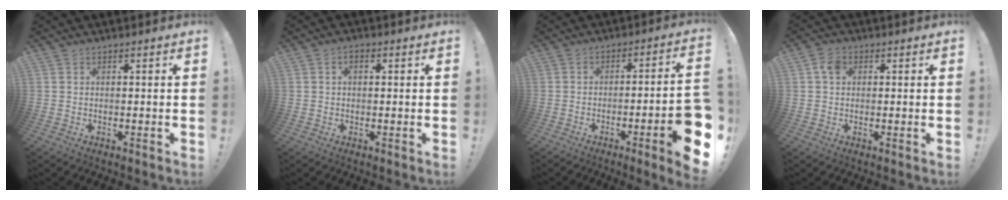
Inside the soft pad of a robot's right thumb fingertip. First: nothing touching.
{"total": 1.9, "force": [0.2, 1.3, 1.4], "torque": [-0.021, 0.004, 0.002]}
{"total": 11.5, "force": [-4.5, 1.0, 10.5], "torque": [-0.149, 0.011, -0.065]}
{"total": 3.8, "force": [1.2, 2.7, 2.4], "torque": [-0.048, 0.008, 0.024]}